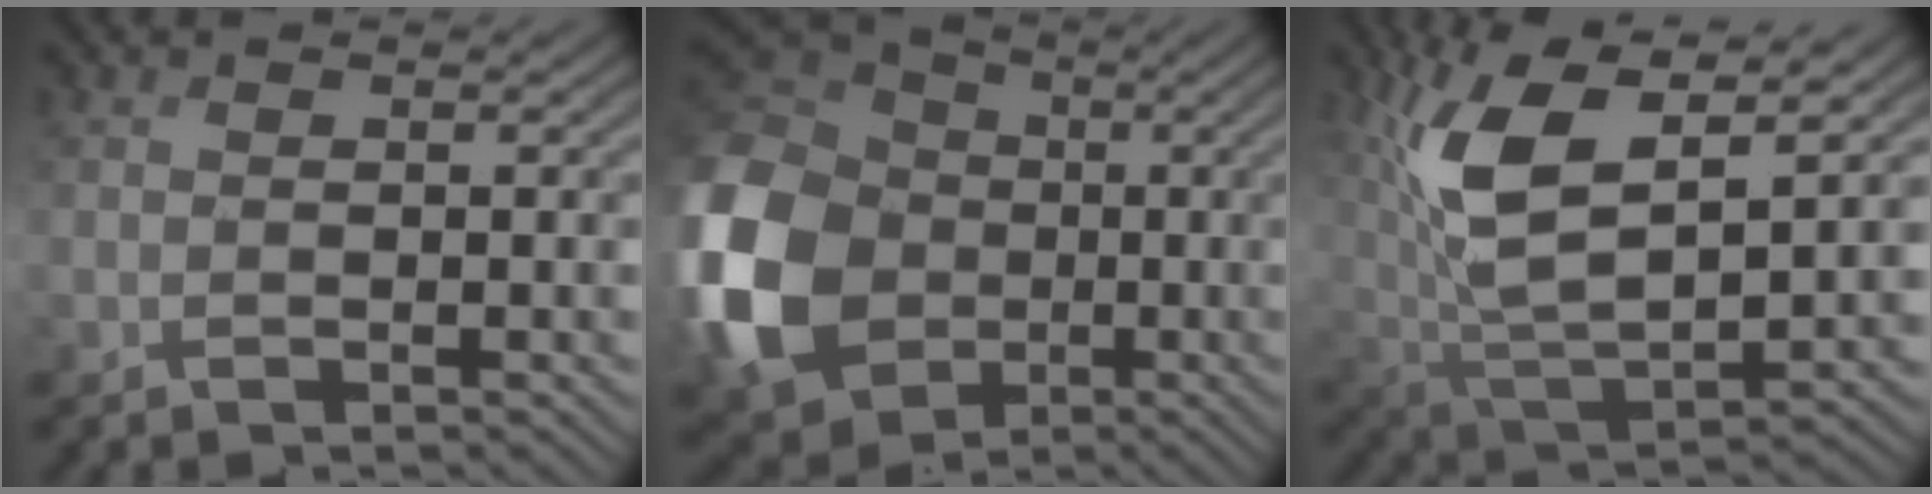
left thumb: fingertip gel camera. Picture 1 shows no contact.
{"total": 18.0, "force": [-3.7, 14.8, 9.6], "torque": [-0.293, -0.013, -0.088]}
{"total": 13.7, "force": [5.2, 5.8, 11.2], "torque": [-0.258, -0.002, 0.108]}